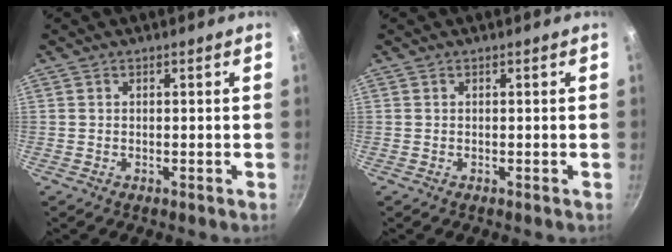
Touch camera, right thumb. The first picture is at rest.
{"total": 0.0}